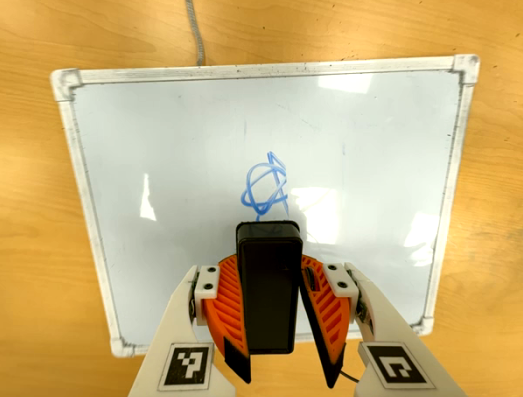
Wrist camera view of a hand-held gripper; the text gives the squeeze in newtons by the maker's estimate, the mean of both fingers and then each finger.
{"total": 8.4, "left": 8.2, "right": 8.7}